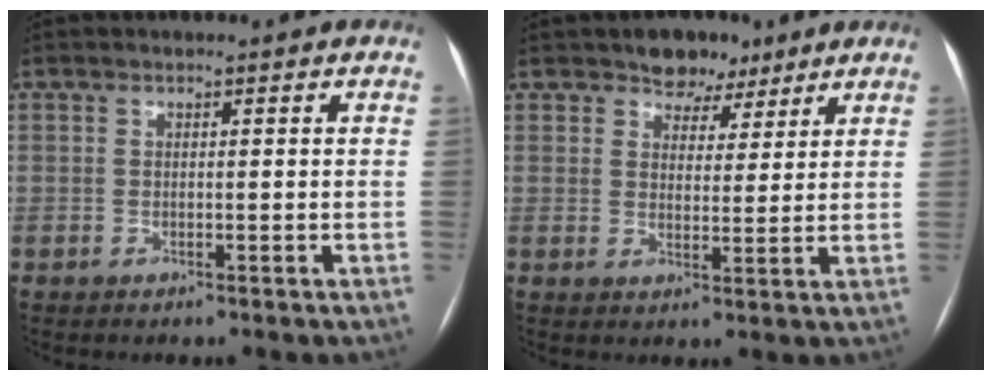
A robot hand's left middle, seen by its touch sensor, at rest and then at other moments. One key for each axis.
{"total": 5.4, "fx": 4.0, "fy": 3.3, "fz": 1.6, "tx": -0.013, "ty": 0.004, "tz": 0.061}